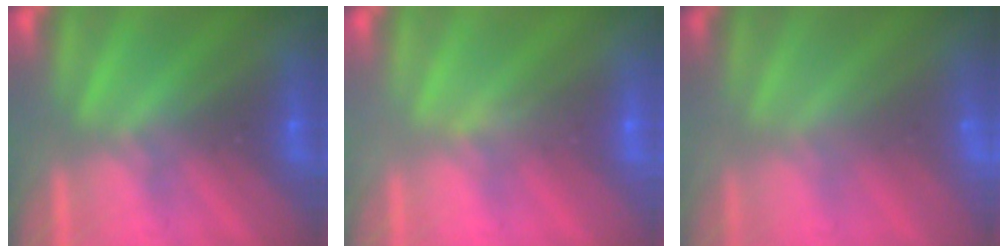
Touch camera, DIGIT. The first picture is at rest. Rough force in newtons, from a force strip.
{"total": 3.3}
{"total": 2.9}